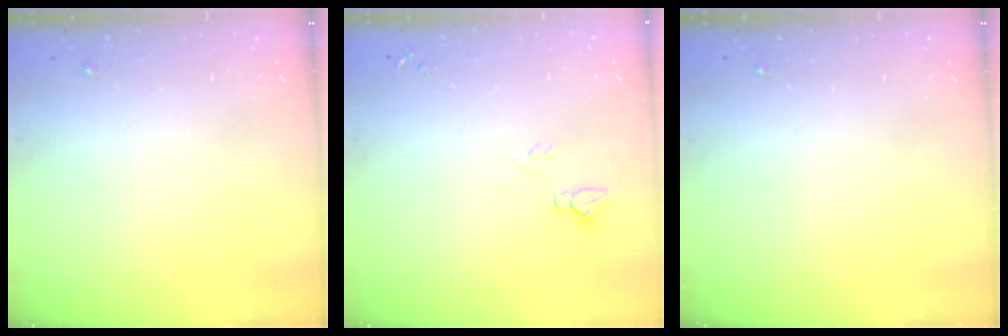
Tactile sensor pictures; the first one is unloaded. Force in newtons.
{"total": 4.6, "press": 4.6, "slide": 0.5}
{"total": 0.0}